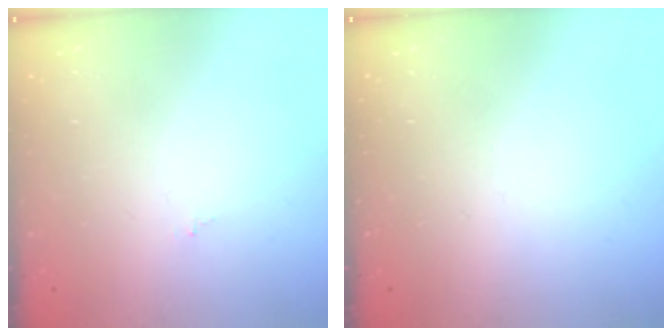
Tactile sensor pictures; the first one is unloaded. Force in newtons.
{"total": 0.0}